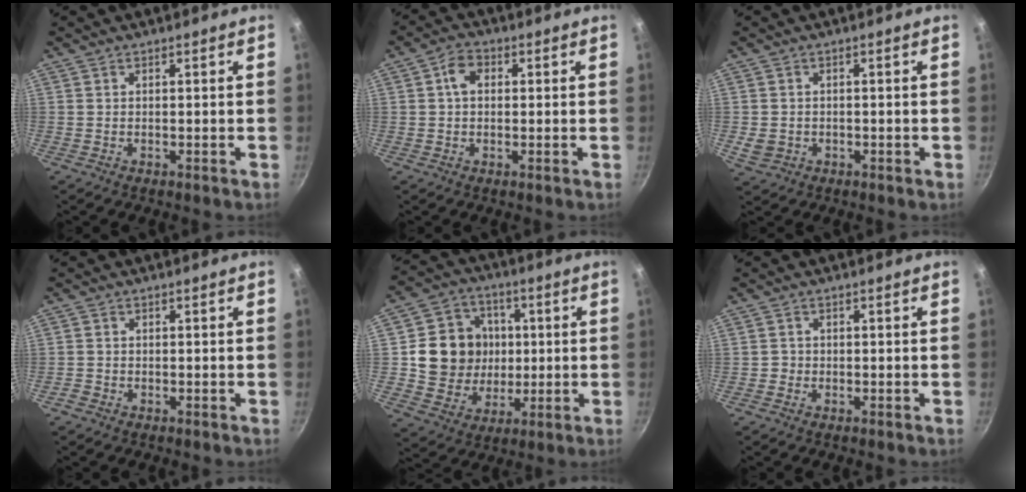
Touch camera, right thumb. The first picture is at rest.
{"total": 4.1, "force": [0.6, 3.0, 2.8], "torque": [-0.039, 0.010, 0.002]}
{"total": 3.4, "force": [-0.7, 2.9, 1.6], "torque": [-0.029, 0.003, -0.004]}
{"total": 1.2, "force": [-0.9, 0.8, 0.2], "torque": [-0.005, 0.003, -0.016]}
{"total": 14.4, "force": [1.2, 13.2, 5.7], "torque": [-0.065, 0.010, 0.023]}
{"total": 1.0, "force": [-0.4, 1.0, 0.1], "torque": [0.003, 0.003, -0.008]}